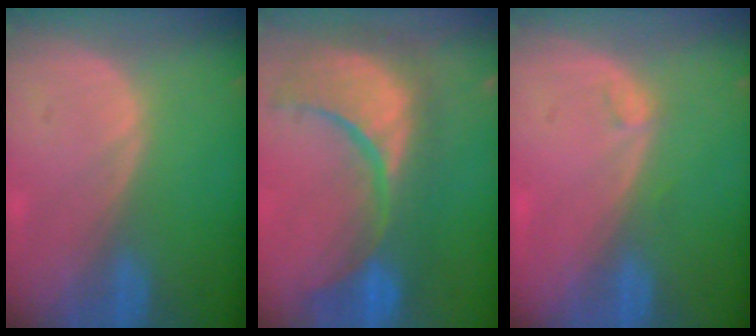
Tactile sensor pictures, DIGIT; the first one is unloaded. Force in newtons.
{"total": 13.5, "press": 11.8, "slide": 6.6}
{"total": 1.0, "press": 0.9, "slide": 0.3}